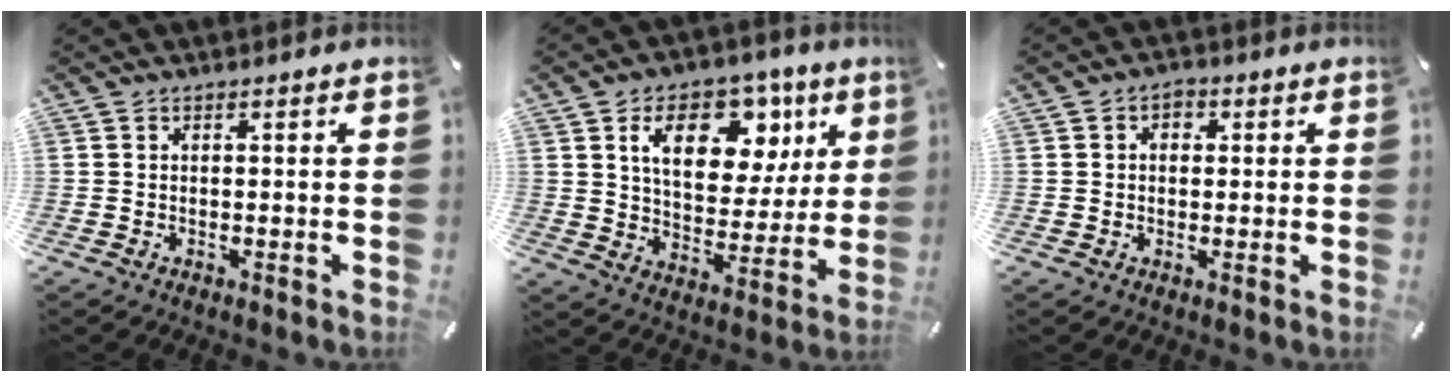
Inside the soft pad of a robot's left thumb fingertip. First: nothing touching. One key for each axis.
{"total": 16.7, "fx": 7.6, "fy": 10.5, "fz": 10.5, "tx": -0.160, "ty": -0.021, "tz": 0.131}
{"total": 2.5, "fx": 0.3, "fy": 2.1, "fz": 1.4, "tx": -0.012, "ty": 0.003, "tz": -0.001}